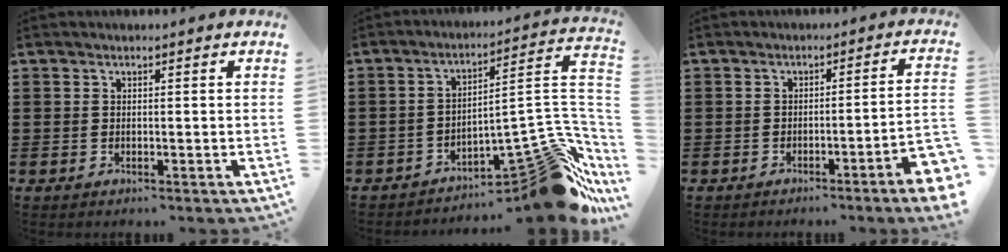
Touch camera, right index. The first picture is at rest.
{"total": 13.9, "force": [-9.0, 5.0, 9.3], "torque": [-0.093, 0.015, -0.147]}
{"total": 3.6, "force": [-2.5, -0.3, 2.7], "torque": [-0.044, -0.013, -0.047]}